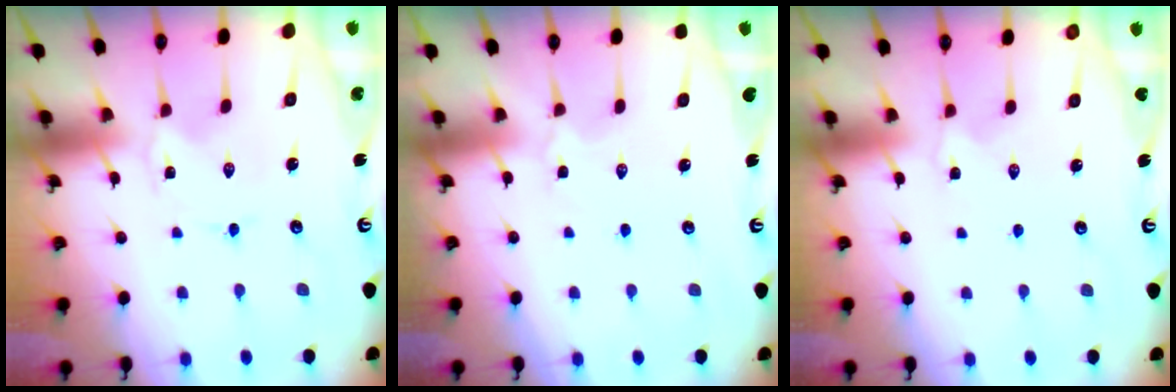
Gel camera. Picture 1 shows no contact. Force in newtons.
{"total": 2.7, "press": 2.7, "slide": 0.3}
{"total": 2.4, "press": 2.4, "slide": 0.3}